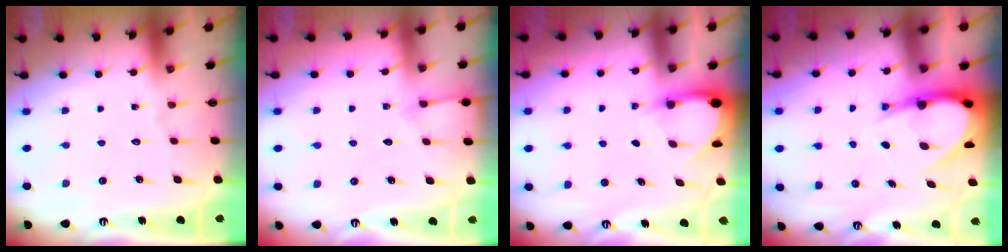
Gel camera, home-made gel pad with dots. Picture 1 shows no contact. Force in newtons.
{"total": 5.7, "press": 5.6, "slide": 0.7}
{"total": 4.0, "press": 4.0, "slide": 0.2}
{"total": 9.9, "press": 9.9, "slide": 1.0}